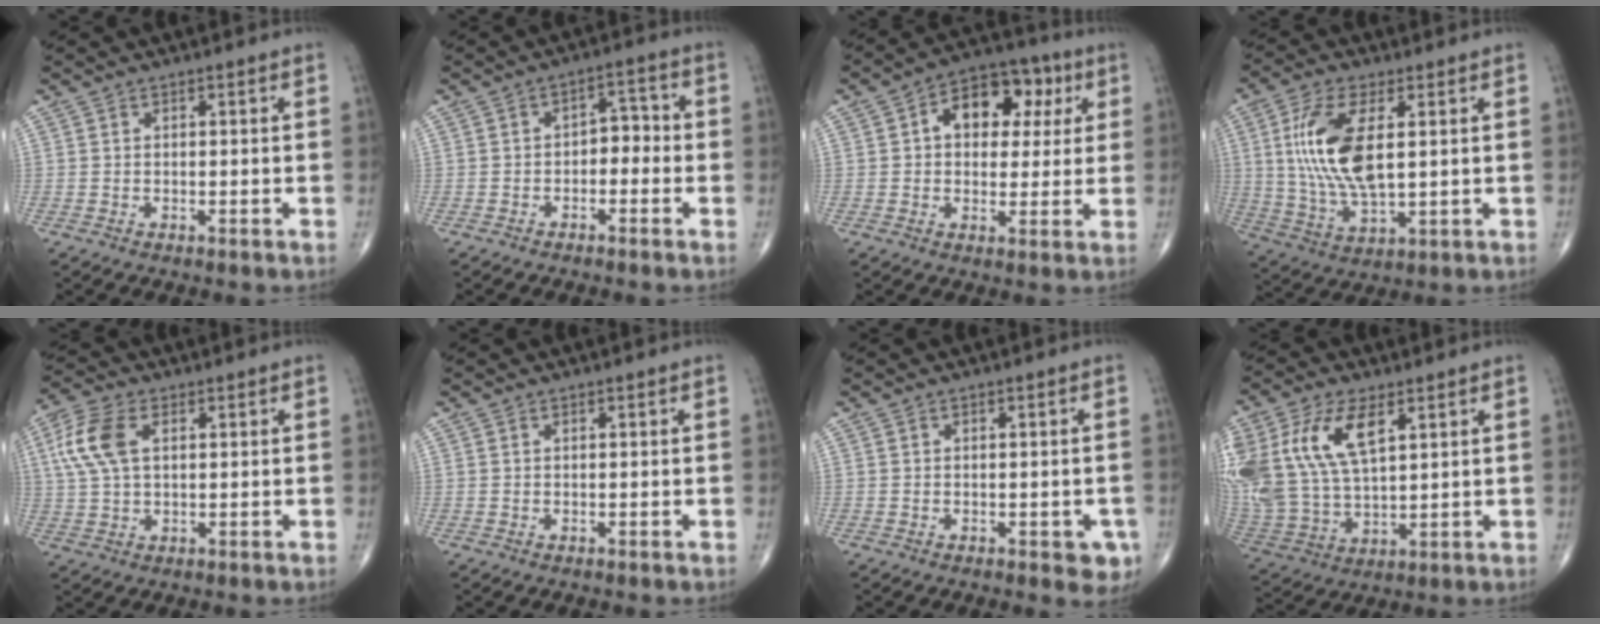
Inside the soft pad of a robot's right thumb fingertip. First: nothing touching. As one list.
[{"total": 4.5, "force": [-1.2, 2.9, 3.2], "torque": [-0.027, 0.026, -0.027]}, {"total": 12.8, "force": [3.5, 8.6, 8.9], "torque": [-0.081, 0.016, 0.044]}, {"total": 14.4, "force": [2.9, 6.2, 12.6], "torque": [-0.263, -0.013, 0.063]}, {"total": 9.3, "force": [2.5, 5.2, 7.3], "torque": [-0.169, 0.012, 0.047]}, {"total": 0.0}, {"total": 3.7, "force": [-1.5, 1.8, 2.9], "torque": [-0.007, -0.001, -0.017]}, {"total": 20.4, "force": [7.7, 10.8, 15.5], "torque": [-0.353, -0.008, 0.155]}]